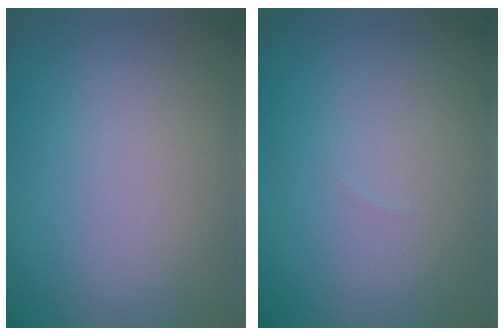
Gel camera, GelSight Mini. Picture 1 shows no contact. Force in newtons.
{"total": 0.0}